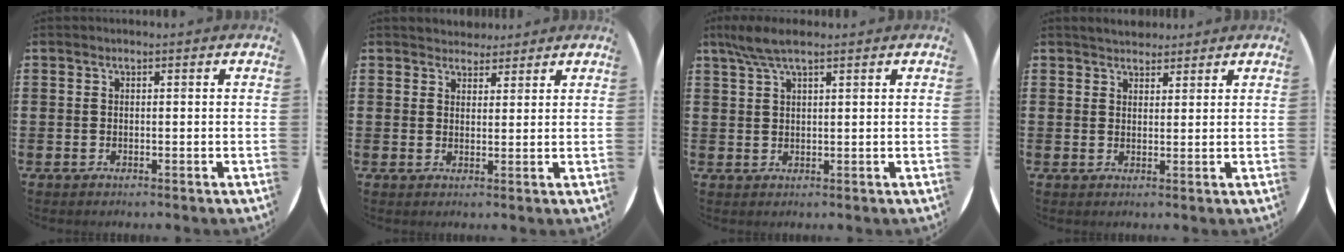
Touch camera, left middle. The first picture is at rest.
{"total": 2.5, "force": [2.4, 0.9, 0.0], "torque": [0.005, -0.004, 0.044]}
{"total": 4.0, "force": [2.8, 0.8, 2.8], "torque": [-0.058, 0.005, 0.050]}
{"total": 2.8, "force": [2.7, 0.7, 0.1], "torque": [-0.006, 0.000, 0.052]}